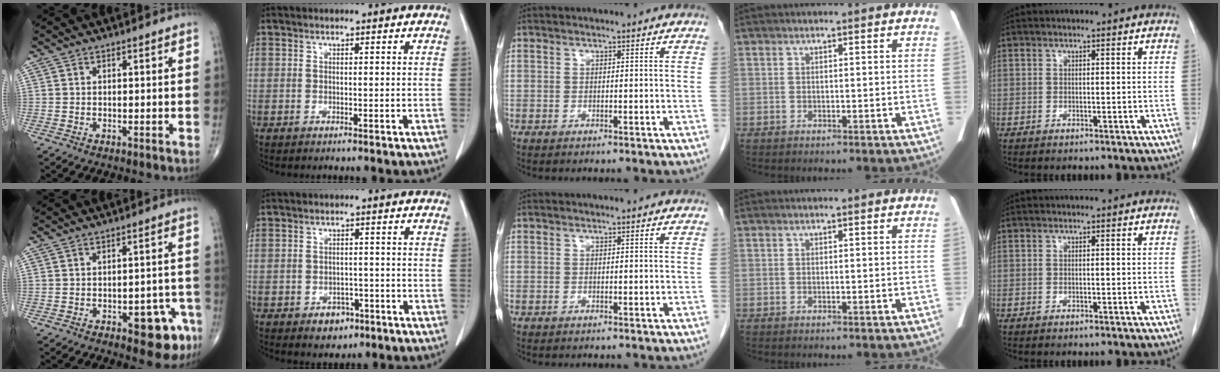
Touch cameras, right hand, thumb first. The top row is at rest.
{"thumb": {"total": 8.4, "force": [-4.0, 3.6, 6.3], "torque": [-0.050, 0.030, -0.042]}, "index": {"total": 3.6, "force": [-2.0, 2.6, 1.6], "torque": [-0.013, 0.006, -0.019]}}